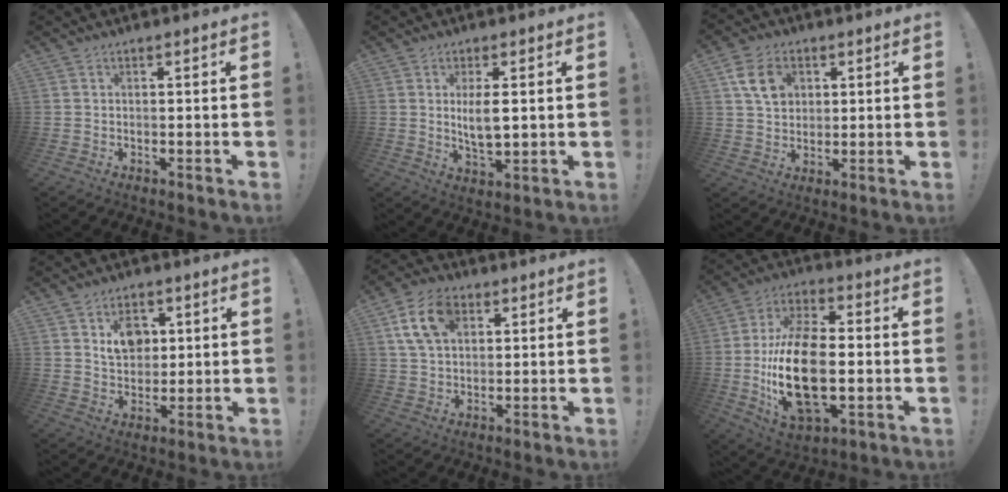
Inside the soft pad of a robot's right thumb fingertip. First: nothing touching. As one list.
[{"total": 6.4, "force": [1.3, 2.5, 5.8], "torque": [-0.097, -0.015, 0.013]}, {"total": 10.0, "force": [3.5, 7.4, 5.7], "torque": [-0.099, 0.003, 0.068]}, {"total": 8.1, "force": [3.1, 6.3, 4.0], "torque": [-0.052, -0.011, 0.056]}, {"total": 12.1, "force": [4.5, 7.9, 7.9], "torque": [-0.152, 0.004, 0.086]}, {"total": 22.4, "force": [-2.8, 12.3, 18.6], "torque": [-0.369, 0.004, -0.043]}]